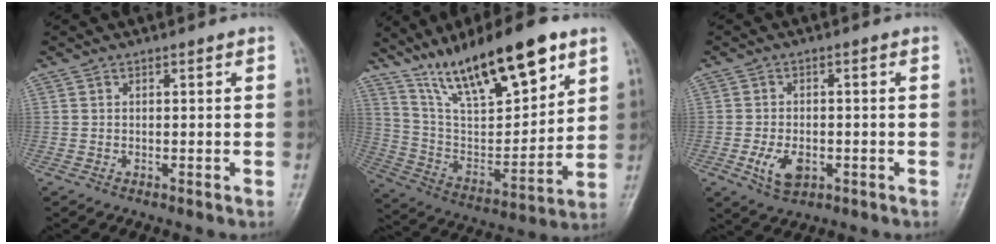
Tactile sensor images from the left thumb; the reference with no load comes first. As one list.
[{"total": 22.7, "force": [14.6, 7.1, 15.8], "torque": [-0.237, -0.048, 0.264]}, {"total": 5.6, "force": [-1.9, 3.5, 4.0], "torque": [-0.072, 0.000, -0.030]}]